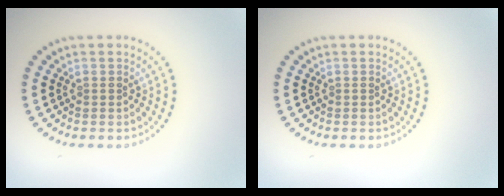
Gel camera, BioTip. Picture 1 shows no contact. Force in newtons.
{"total": 0.0}